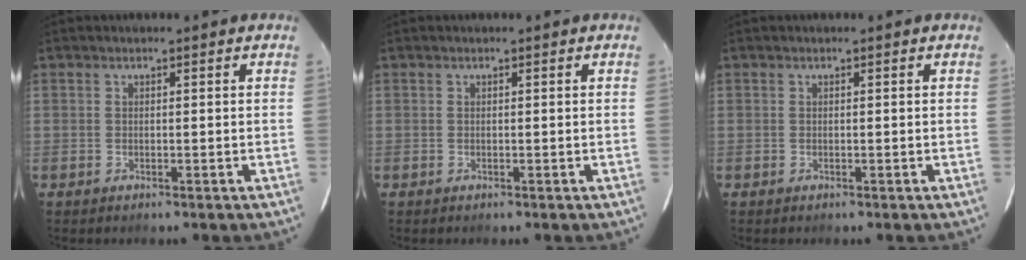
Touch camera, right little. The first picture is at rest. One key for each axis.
{"total": 0.0}
{"total": 0.0}